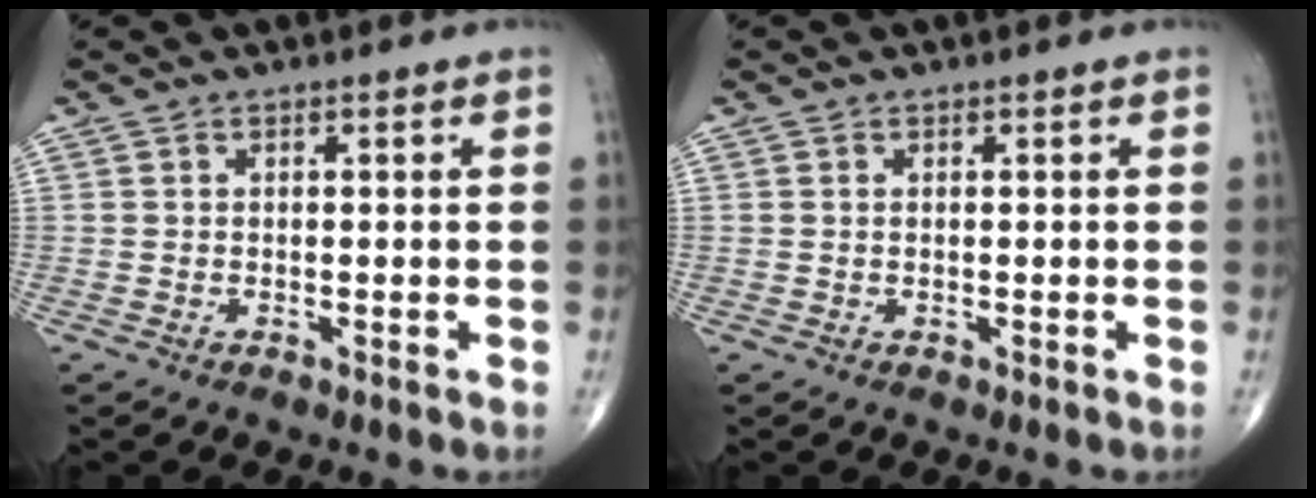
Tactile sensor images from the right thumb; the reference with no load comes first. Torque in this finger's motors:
{"motor_torque": [-0.28, 0.09, -0.12, -0.01, 0.02]}